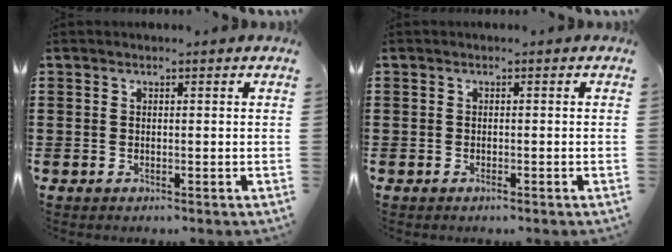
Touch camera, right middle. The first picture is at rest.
{"total": 0.5, "force": [-0.4, 0.1, 0.4], "torque": [-0.009, -0.004, -0.006]}